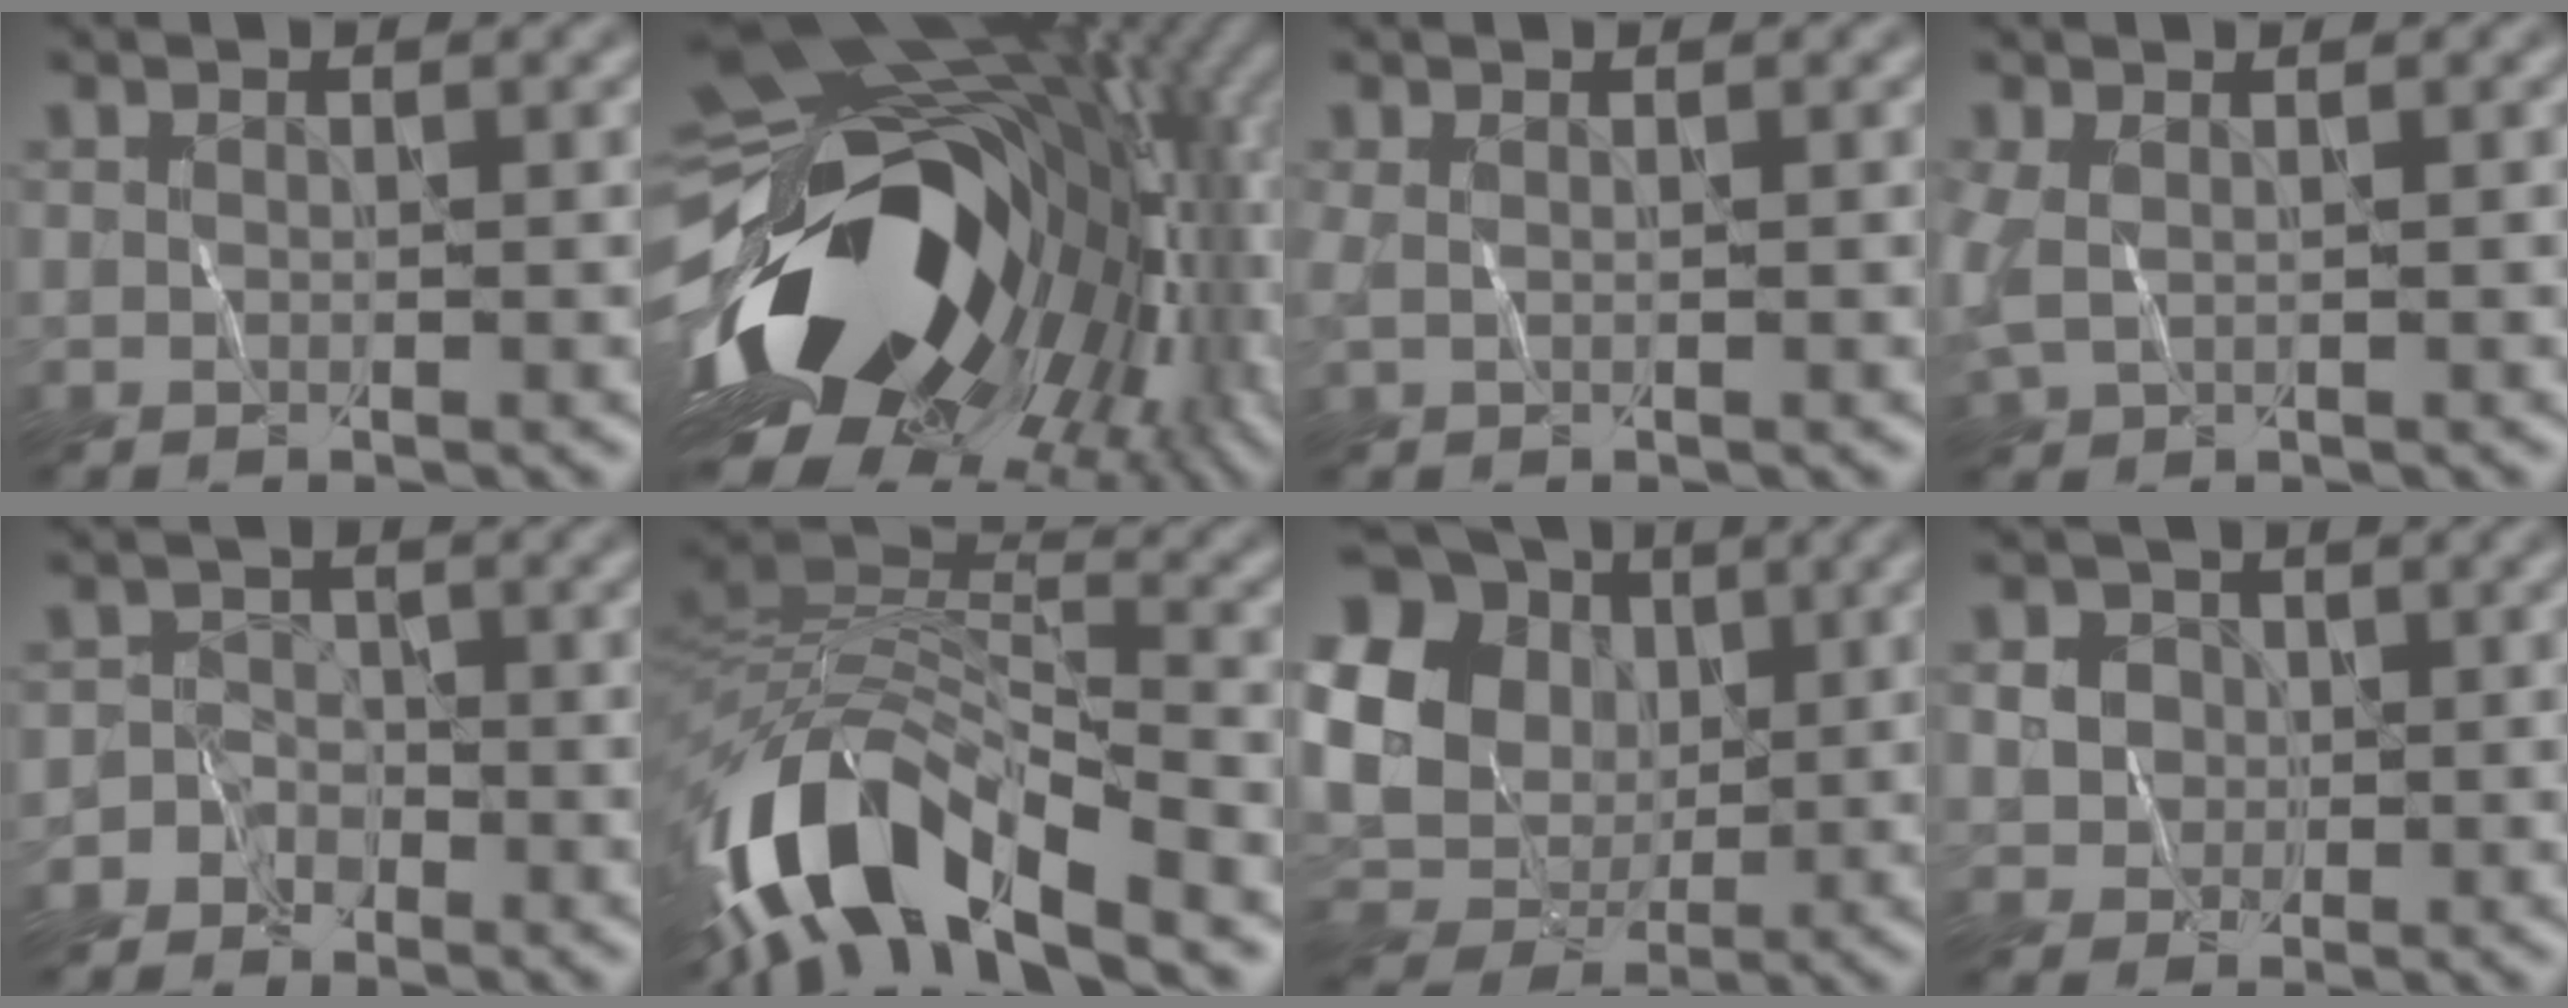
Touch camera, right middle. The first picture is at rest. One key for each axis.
{"total": 18.7, "fx": -2.7, "fy": 11.3, "fz": 14.6, "tx": -0.251, "ty": -0.036, "tz": -0.042}
{"total": 0.9, "fx": 0.2, "fy": 0.3, "fz": 0.8, "tx": -0.023, "ty": 0.000, "tz": 0.001}
{"total": 2.0, "fx": 0.2, "fy": 1.4, "fz": 1.4, "tx": -0.047, "ty": -0.002, "tz": 0.003}
{"total": 2.4, "fx": -1.6, "fy": 1.7, "fz": 0.0, "tx": 0.020, "ty": 0.014, "tz": -0.041}
{"total": 12.0, "fx": -6.9, "fy": 4.6, "fz": 8.6, "tx": -0.146, "ty": 0.012, "tz": -0.130}
{"total": 22.4, "fx": 5.0, "fy": 20.3, "fz": 8.1, "tx": -0.225, "ty": 0.000, "tz": 0.066}
{"total": 2.3, "fx": 0.5, "fy": 2.2, "fz": 0.5, "tx": 0.005, "ty": 0.004, "tz": 0.010}